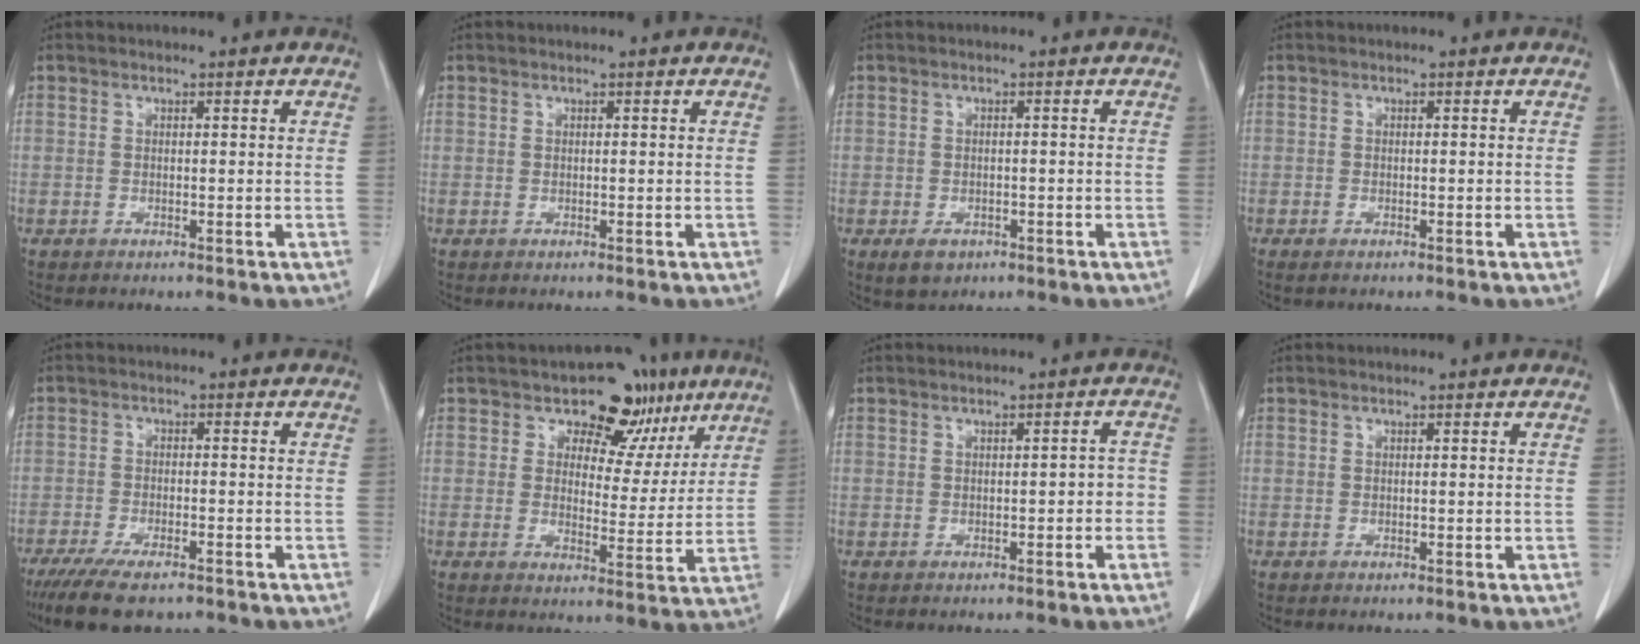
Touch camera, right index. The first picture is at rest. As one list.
[{"total": 0.0}, {"total": 3.3, "force": [-1.8, 2.1, 1.8], "torque": [-0.031, -0.003, -0.020]}, {"total": 1.0, "force": [-0.6, 0.3, 0.7], "torque": [-0.012, -0.001, -0.010]}, {"total": 9.3, "force": [-7.0, 2.5, 5.5], "torque": [-0.091, -0.019, -0.117]}, {"total": 9.3, "force": [5.4, 6.2, 4.2], "torque": [-0.034, 0.012, 0.072]}, {"total": 2.3, "force": [-0.8, 1.1, 1.9], "torque": [-0.019, 0.016, -0.011]}, {"total": 0.0}]